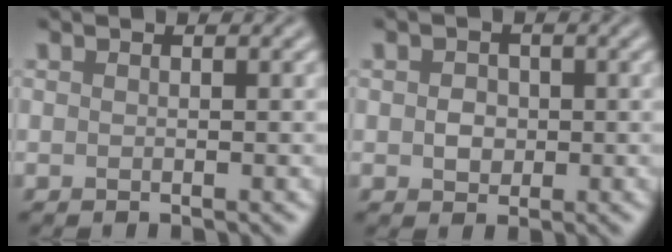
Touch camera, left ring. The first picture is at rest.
{"total": 1.9, "force": [0.0, 1.6, 1.0], "torque": [-0.015, -0.003, -0.004]}